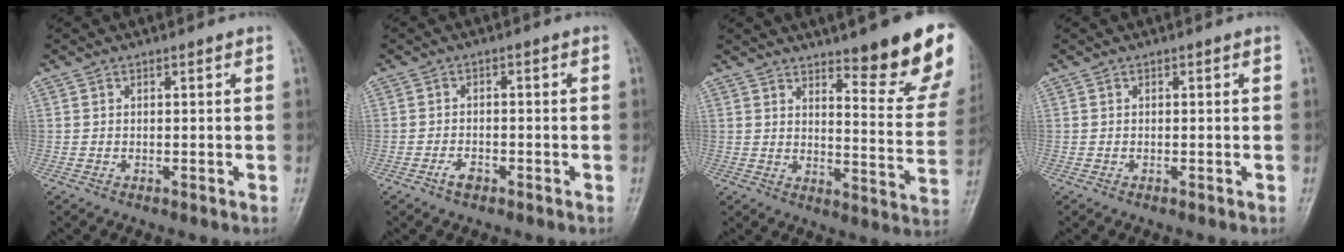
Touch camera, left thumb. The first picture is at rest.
{"total": 2.4, "force": [-1.6, 1.2, 1.4], "torque": [-0.027, 0.012, -0.029]}
{"total": 16.4, "force": [11.0, 3.2, 11.7], "torque": [-0.114, -0.079, 0.147]}
{"total": 0.0}